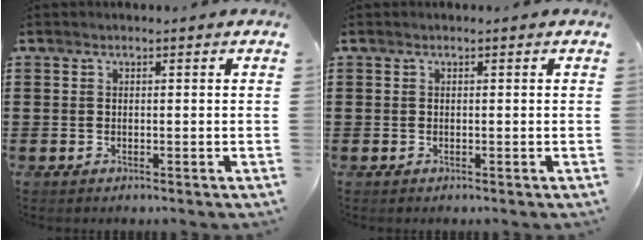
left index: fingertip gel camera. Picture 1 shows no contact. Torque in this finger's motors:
{"motor_torque": [0.00, 0.00, 0.00, 0.00]}